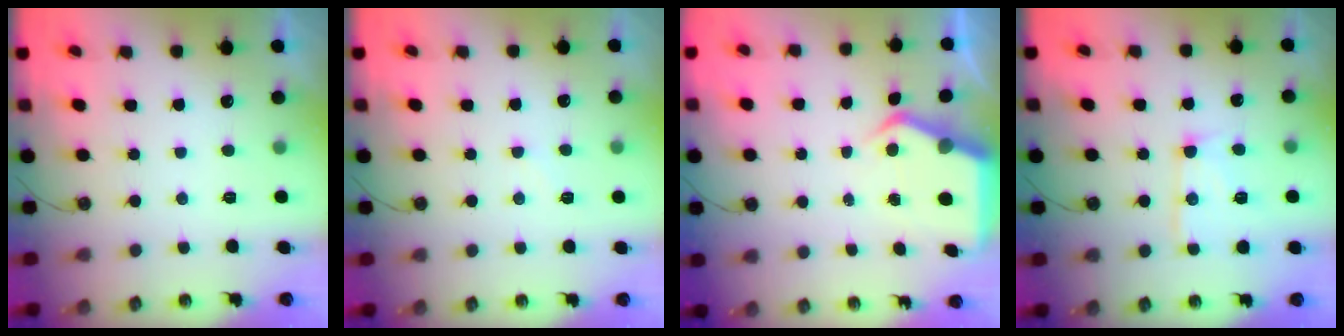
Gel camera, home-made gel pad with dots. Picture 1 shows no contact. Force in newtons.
{"total": 6.8, "press": 6.8, "slide": 0.6}
{"total": 5.5, "press": 5.4, "slide": 0.4}
{"total": 12.8, "press": 12.7, "slide": 1.1}